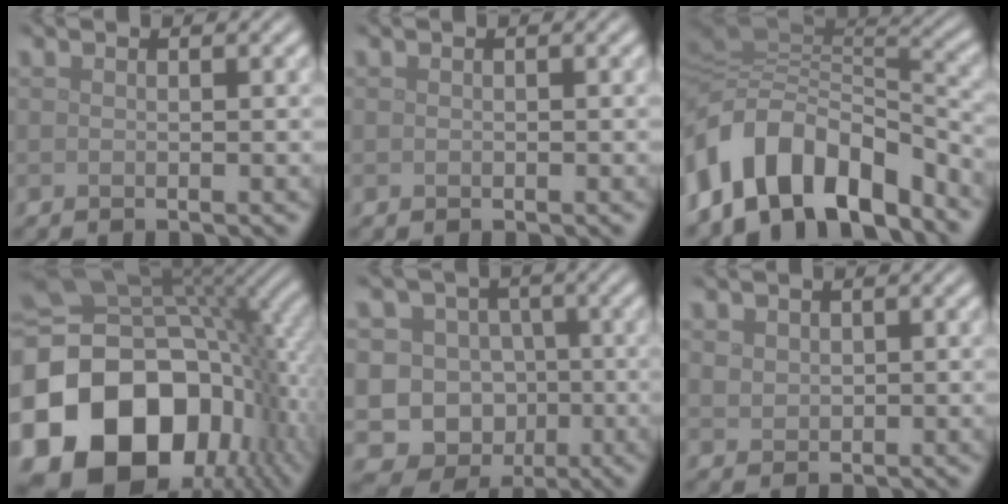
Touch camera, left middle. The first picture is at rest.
{"total": 0.0}
{"total": 11.6, "force": [-5.9, 6.7, 7.4], "torque": [-0.133, 0.011, -0.109]}
{"total": 20.6, "force": [-6.1, 14.4, 13.4], "torque": [-0.275, -0.042, -0.089]}
{"total": 12.7, "force": [-3.6, 11.7, 3.3], "torque": [-0.068, 0.006, -0.076]}
{"total": 1.3, "force": [0.5, 1.1, 0.4], "torque": [-0.009, -0.004, 0.014]}